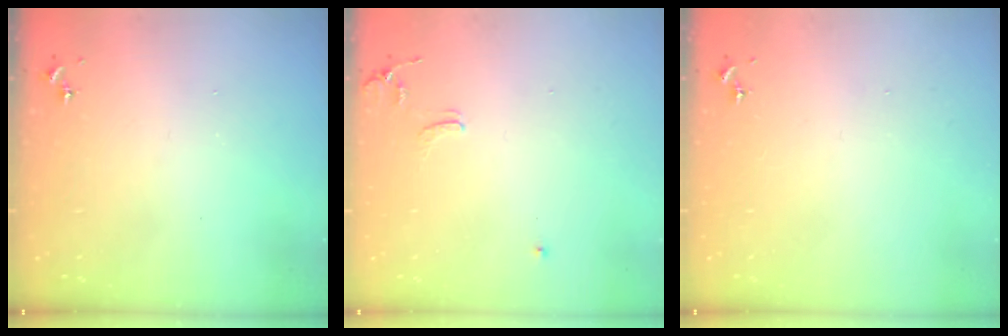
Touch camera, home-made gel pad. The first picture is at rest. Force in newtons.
{"total": 6.4, "press": 6.3, "slide": 0.8}
{"total": 0.0}